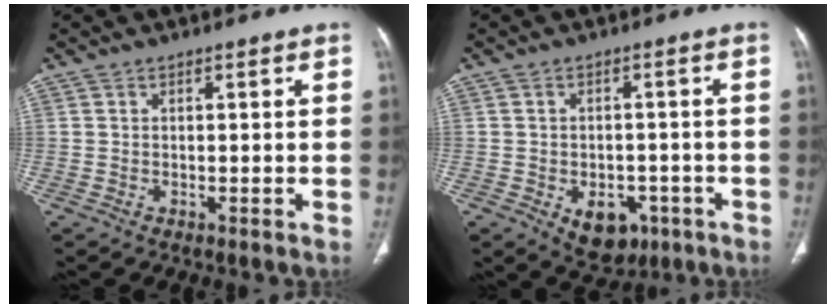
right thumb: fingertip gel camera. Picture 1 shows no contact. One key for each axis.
{"total": 7.8, "fx": -3.3, "fy": 5.4, "fz": 4.6, "tx": -0.039, "ty": 0.015, "tz": -0.032}